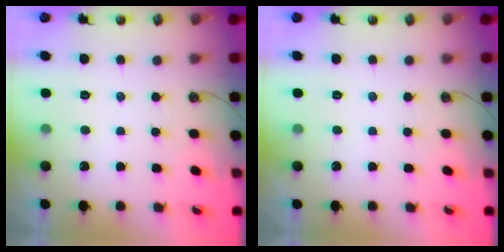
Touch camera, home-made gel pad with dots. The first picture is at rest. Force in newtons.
{"total": 0.0}